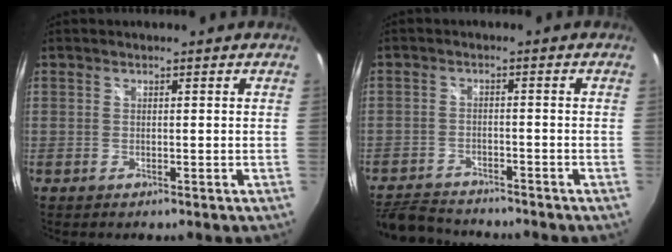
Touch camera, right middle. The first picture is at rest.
{"total": 8.8, "force": [-8.3, 2.2, 2.3], "torque": [-0.076, -0.006, -0.141]}